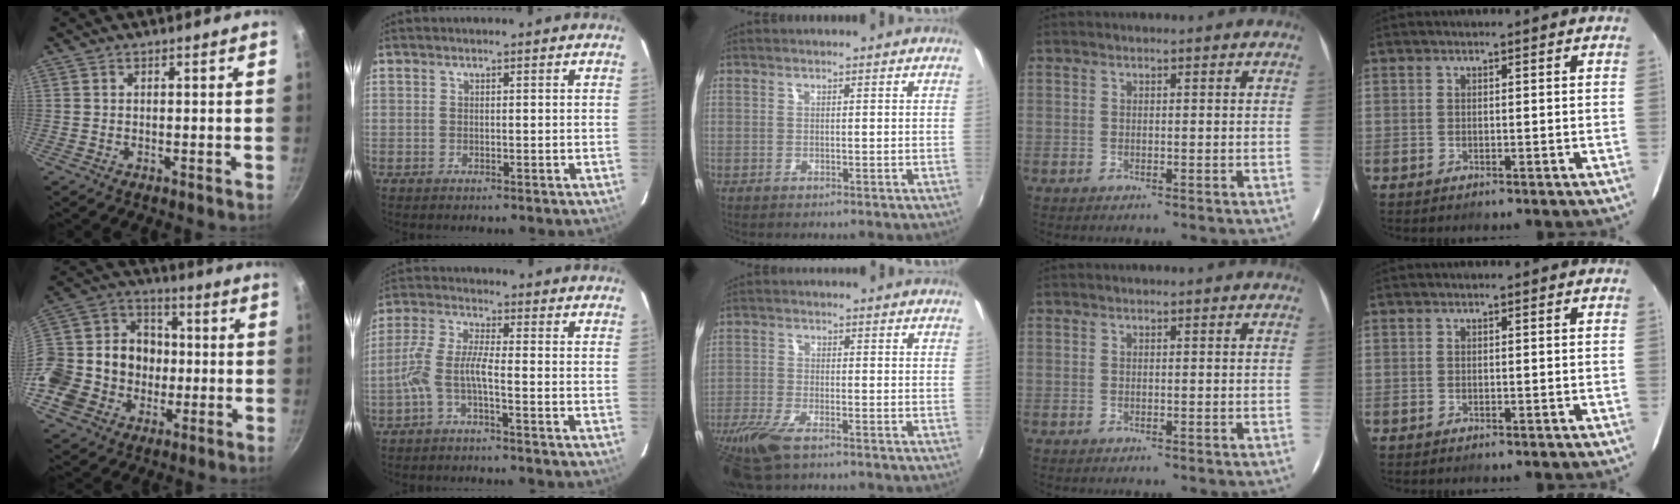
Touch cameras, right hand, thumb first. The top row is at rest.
{"thumb": {"total": 21.9, "force": [-3.5, 18.9, 10.6], "torque": [-0.207, 0.052, -0.053]}, "index": {"total": 5.5, "force": [-2.5, 0.7, 4.9], "torque": [-0.119, 0.010, -0.050]}, "middle": {"total": 11.1, "force": [-7.6, 3.6, 7.3], "torque": [-0.177, -0.038, -0.147]}}